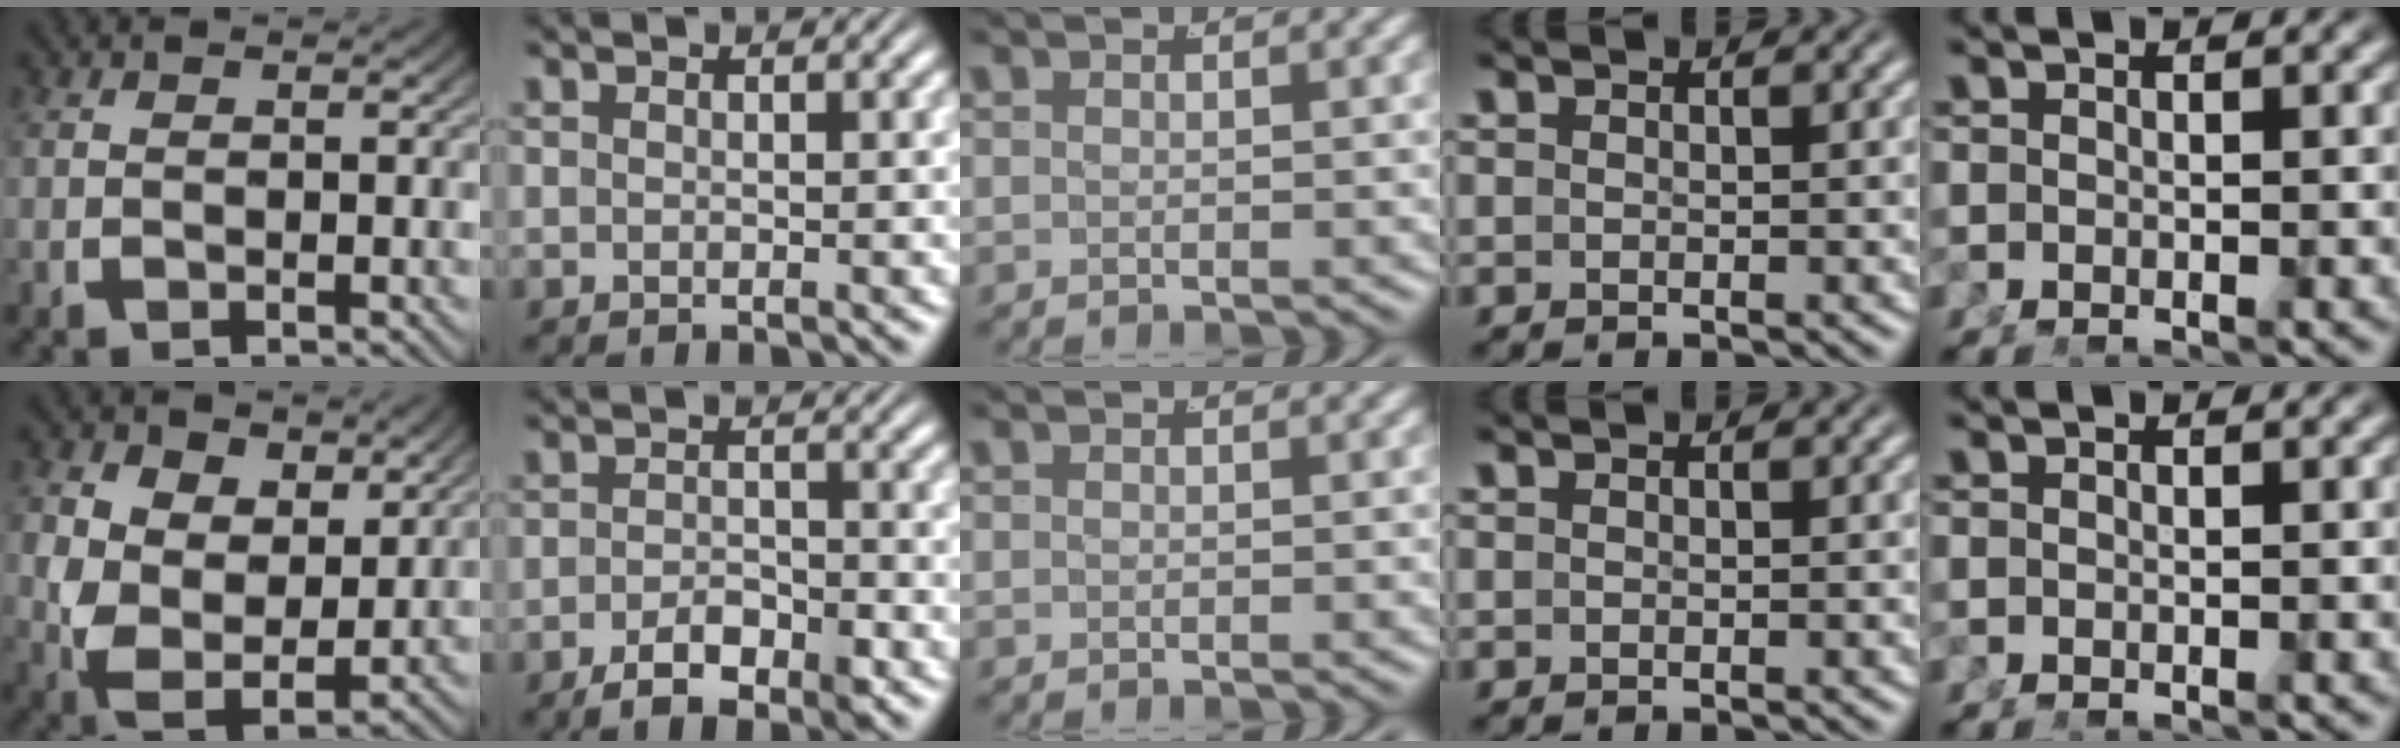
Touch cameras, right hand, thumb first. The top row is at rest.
{"thumb": {"total": 9.8, "force": [-0.9, 7.6, 6.1], "torque": [-0.160, -0.066, 0.008]}, "index": {"total": 3.7, "force": [-2.5, 1.7, 2.2], "torque": [-0.031, -0.003, -0.045]}}